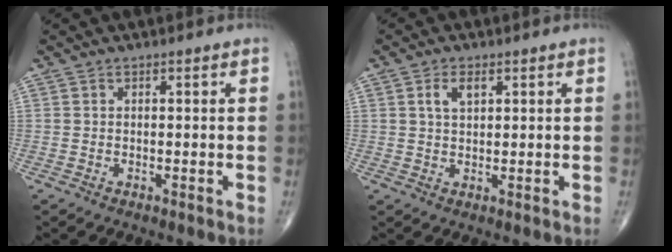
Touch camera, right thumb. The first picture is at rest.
{"total": 3.3, "force": [1.4, 1.8, 2.5], "torque": [-0.044, 0.000, 0.026]}